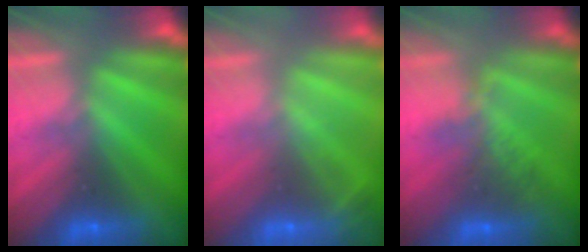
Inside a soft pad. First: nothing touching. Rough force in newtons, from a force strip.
{"total": 2.0}
{"total": 2.4}